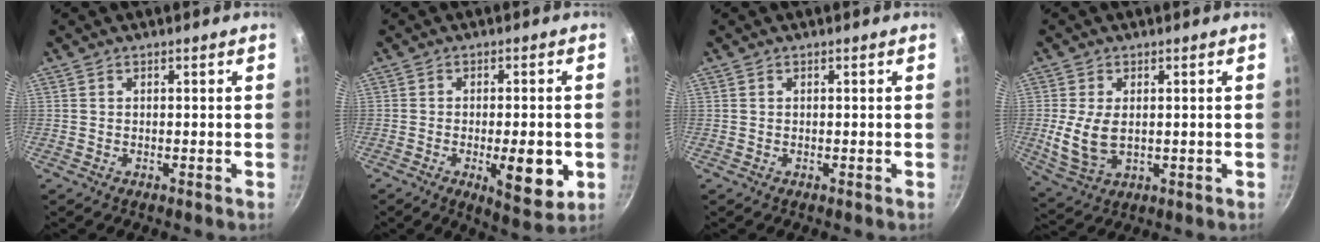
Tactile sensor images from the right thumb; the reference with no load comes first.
{"total": 10.3, "force": [-2.5, 3.7, 9.3], "torque": [-0.109, -0.005, -0.028]}
{"total": 0.0}
{"total": 8.2, "force": [0.4, 4.8, 6.6], "torque": [-0.136, -0.012, 0.019]}